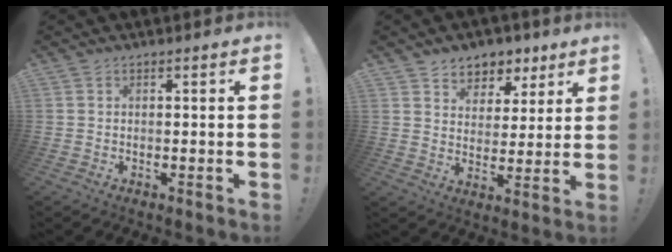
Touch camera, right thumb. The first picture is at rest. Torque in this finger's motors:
{"motor_torque": [-0.07, 0.12, 0.38, 0.46, 0.00]}